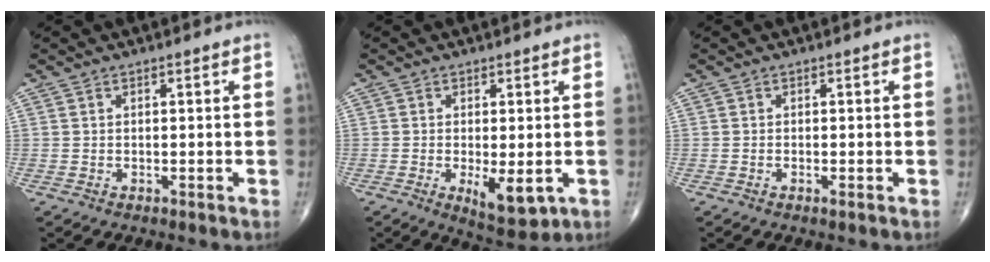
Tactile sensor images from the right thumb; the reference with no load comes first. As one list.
[{"total": 7.0, "force": [-1.7, 2.6, 6.2], "torque": [-0.092, -0.019, -0.017]}, {"total": 0.5, "force": [-0.2, 0.0, 0.5], "torque": [-0.012, -0.002, -0.005]}]